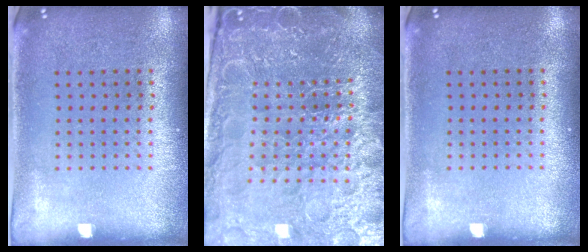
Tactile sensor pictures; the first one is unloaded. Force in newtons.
{"total": 6.1, "press": 5.4, "slide": 2.8}
{"total": 0.0}